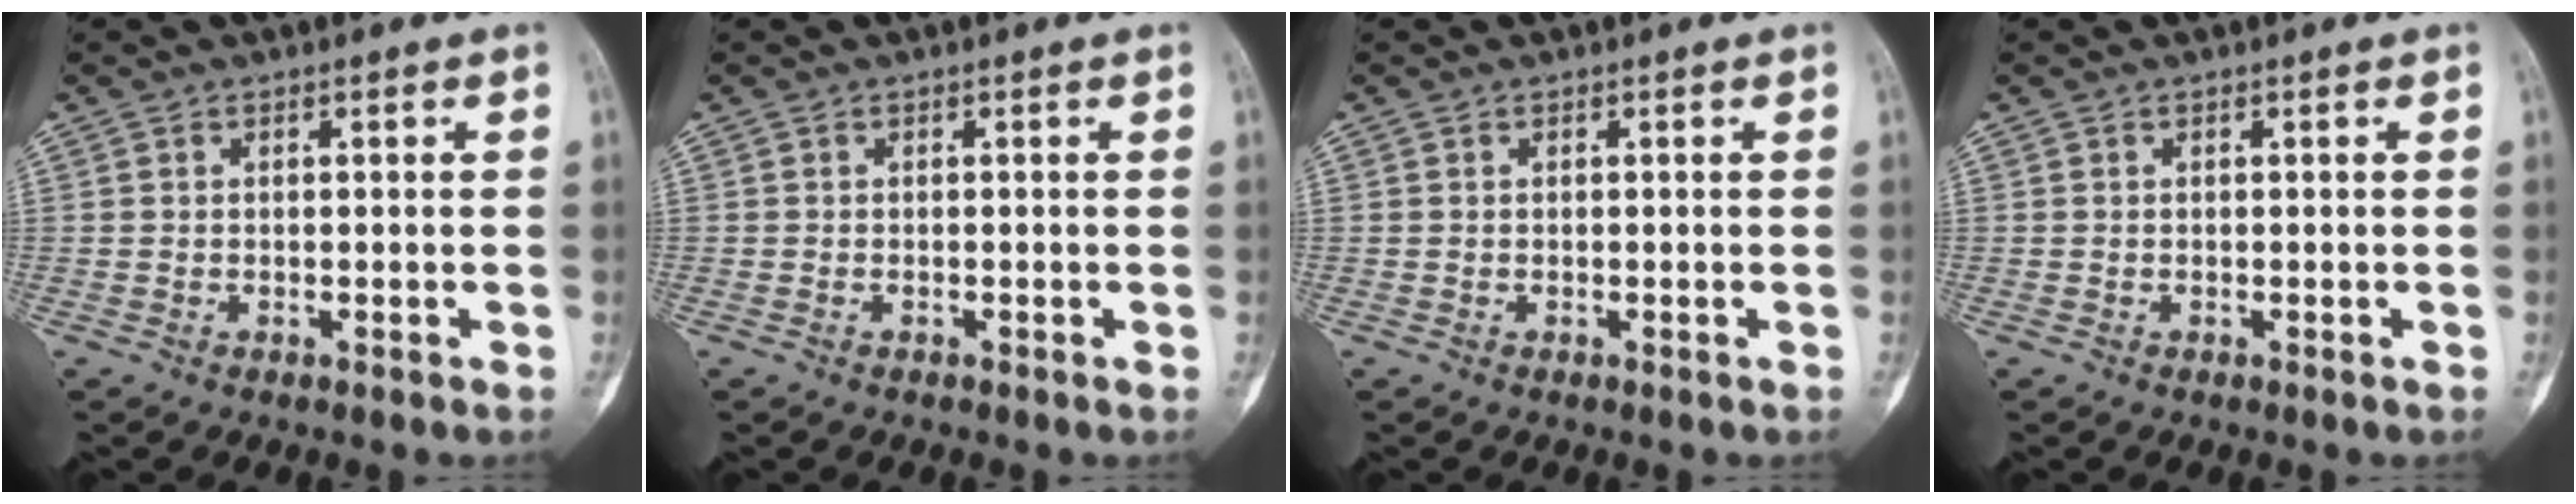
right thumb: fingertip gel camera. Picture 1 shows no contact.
{"total": 0.0}
{"total": 0.0}
{"total": 0.0}